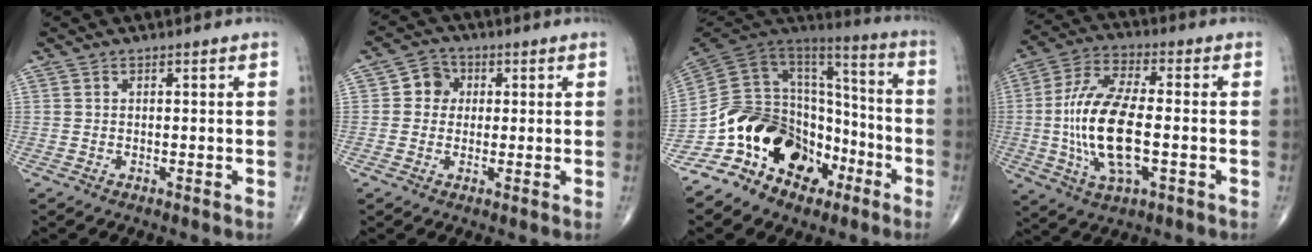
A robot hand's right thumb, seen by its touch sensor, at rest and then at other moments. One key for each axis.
{"total": 4.6, "fx": 0.6, "fy": 4.2, "fz": 1.7, "tx": -0.001, "ty": 0.008, "tz": 0.001}
{"total": 22.0, "fx": -11.0, "fy": 15.0, "fz": 11.6, "tx": -0.158, "ty": 0.107, "tz": -0.192}
{"total": 16.4, "fx": -2.0, "fy": 6.7, "fz": 14.8, "tx": -0.303, "ty": 0.013, "tz": -0.037}